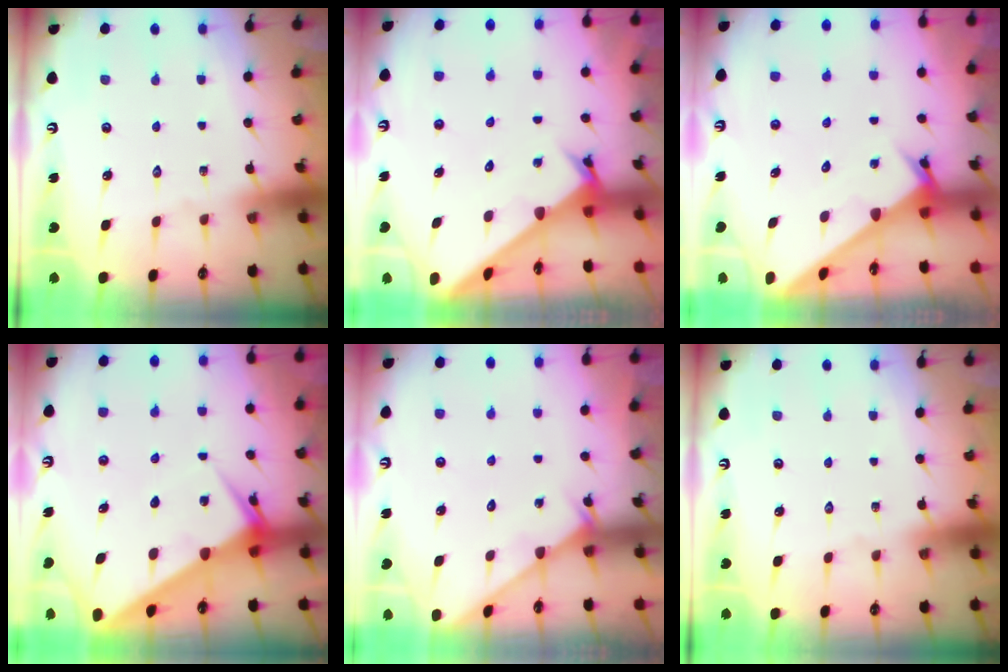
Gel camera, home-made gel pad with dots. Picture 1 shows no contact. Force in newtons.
{"total": 2.6, "press": 2.6, "slide": 0.3}
{"total": 2.8, "press": 2.8, "slide": 0.1}
{"total": 6.9, "press": 6.9, "slide": 0.7}
{"total": 5.1, "press": 5.1, "slide": 0.3}
{"total": 0.0}